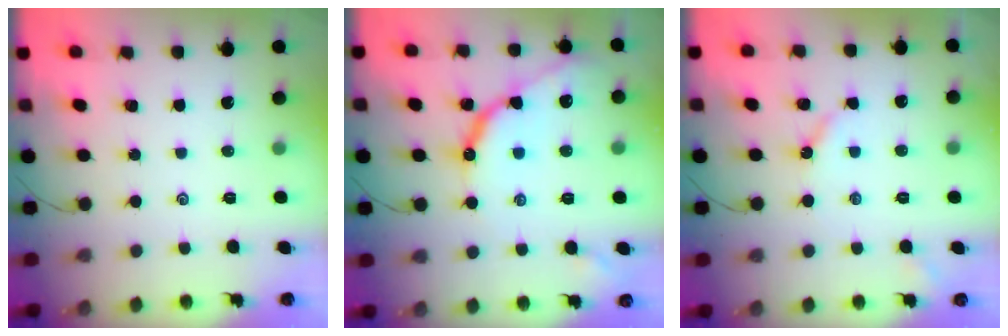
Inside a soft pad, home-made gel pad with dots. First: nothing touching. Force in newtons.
{"total": 11.7, "press": 11.6, "slide": 1.3}
{"total": 3.5, "press": 3.5, "slide": 0.5}